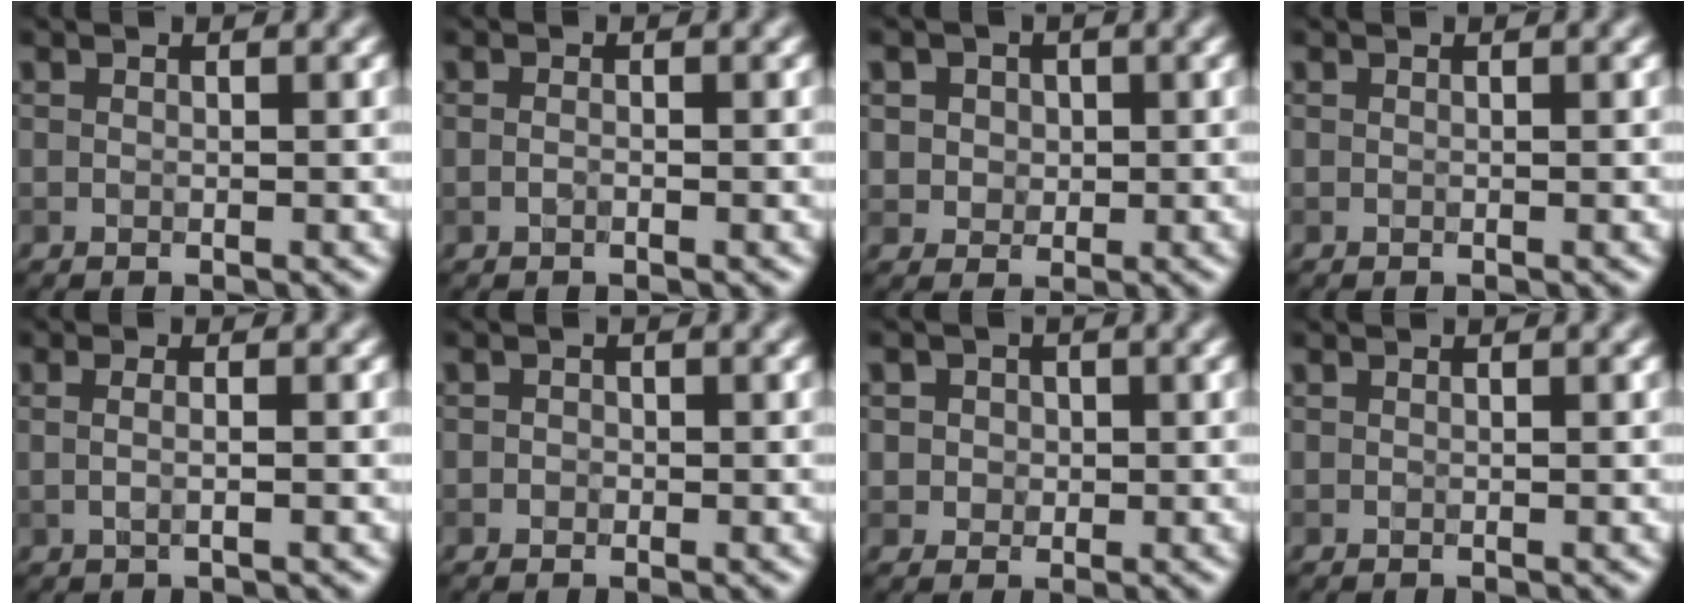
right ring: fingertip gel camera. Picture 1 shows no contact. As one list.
[{"total": 0.6, "force": [-0.3, 0.3, 0.4], "torque": [-0.011, 0.000, -0.007]}, {"total": 3.3, "force": [1.2, 2.7, 1.5], "torque": [-0.024, 0.009, 0.016]}, {"total": 0.0}, {"total": 1.5, "force": [0.1, 0.5, 1.4], "torque": [-0.025, -0.007, -0.005]}, {"total": 0.7, "force": [-0.2, 0.6, 0.2], "torque": [0.001, -0.003, -0.005]}, {"total": 2.7, "force": [0.8, 2.3, 1.0], "torque": [-0.009, 0.006, 0.006]}, {"total": 0.0}]